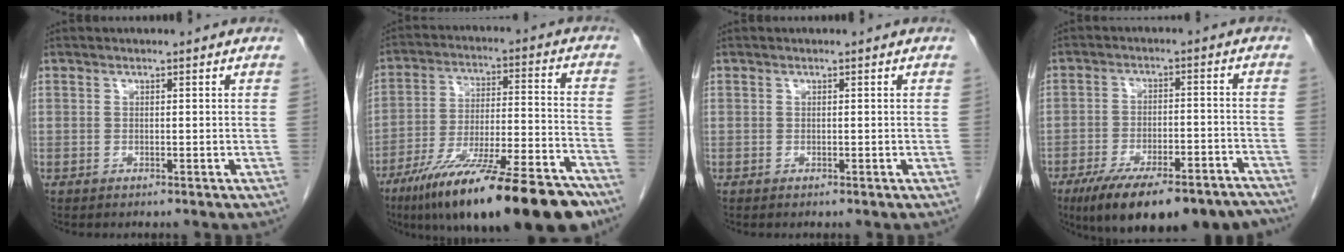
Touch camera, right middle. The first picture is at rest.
{"total": 24.1, "force": [-17.6, 2.5, 16.3], "torque": [-0.211, -0.016, -0.289]}
{"total": 0.0}
{"total": 20.0, "force": [-16.3, 4.7, 10.6], "torque": [-0.131, 0.005, -0.235]}